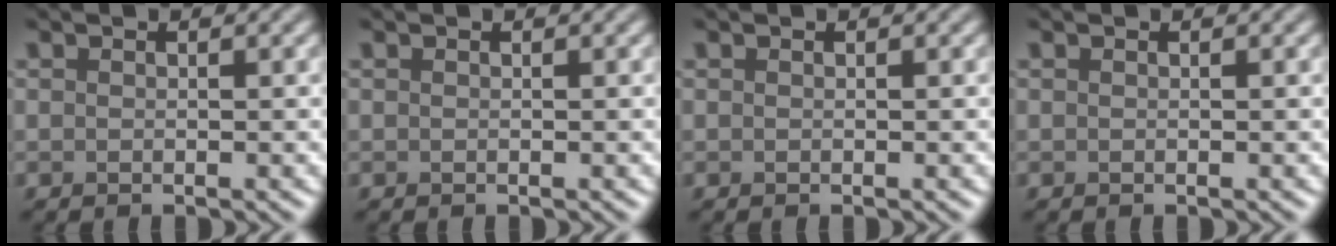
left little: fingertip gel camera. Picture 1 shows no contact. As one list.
[{"total": 0.0}, {"total": 0.0}, {"total": 0.0}]